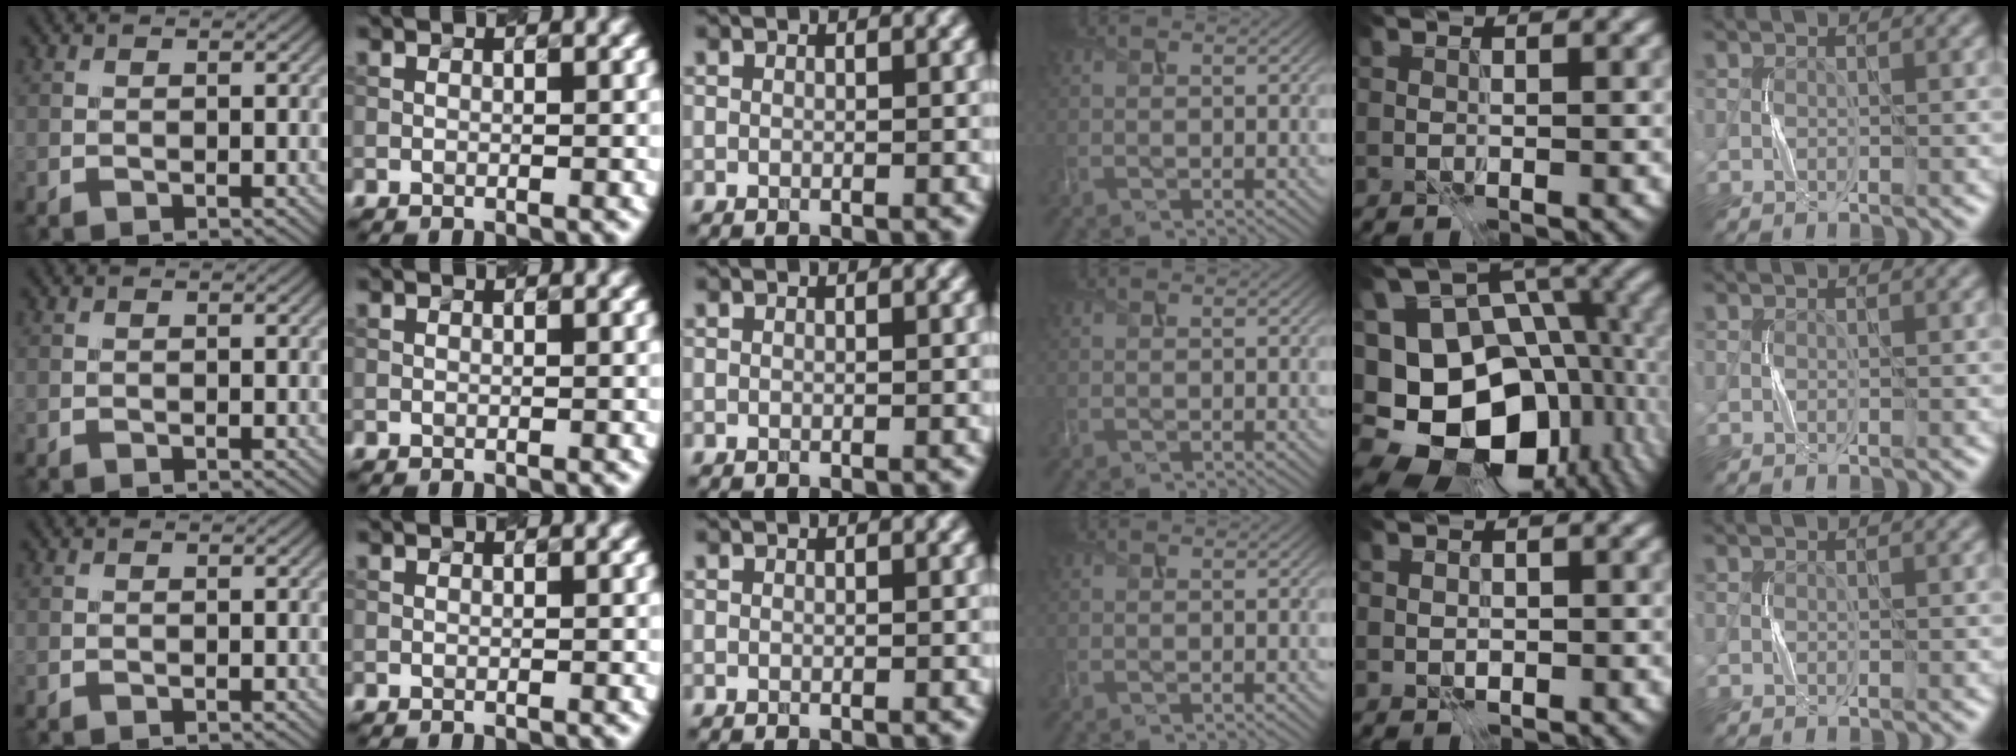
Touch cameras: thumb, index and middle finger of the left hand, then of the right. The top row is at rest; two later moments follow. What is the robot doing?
{"motion": "press", "object": "joystick"}